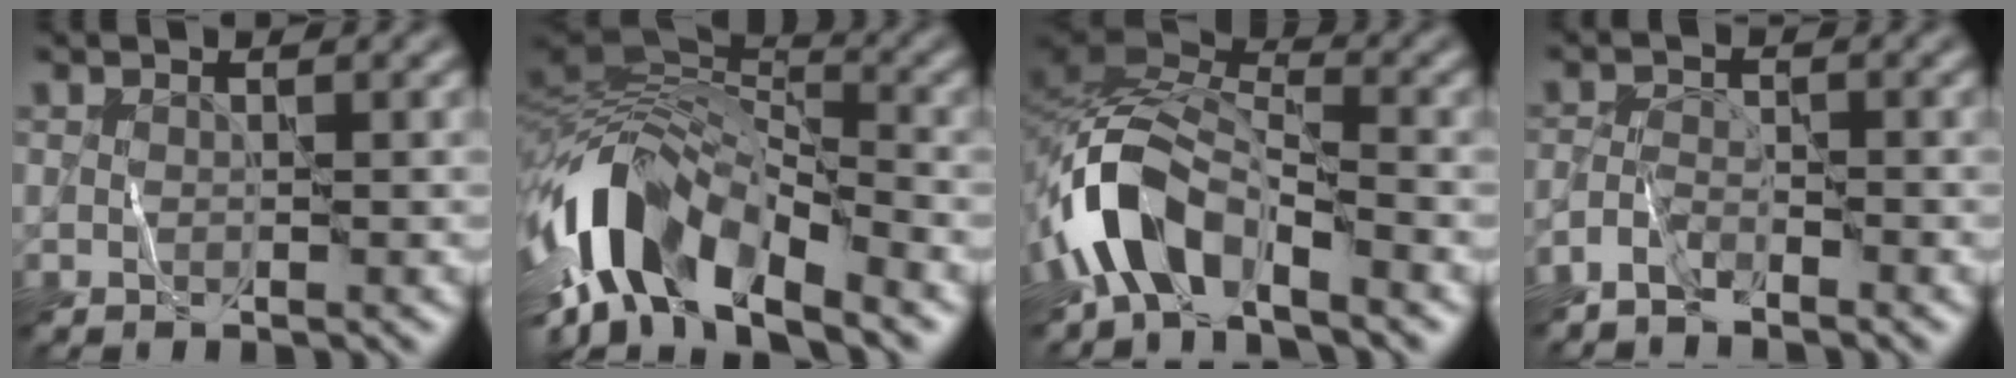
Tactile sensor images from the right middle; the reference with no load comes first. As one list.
[{"total": 11.9, "force": [-5.3, 5.2, 9.3], "torque": [-0.168, 0.010, -0.105]}, {"total": 6.9, "force": [-4.2, 3.2, 4.4], "torque": [-0.072, 0.004, -0.096]}, {"total": 2.2, "force": [-2.1, 0.5, 0.7], "torque": [-0.016, 0.003, -0.050]}]